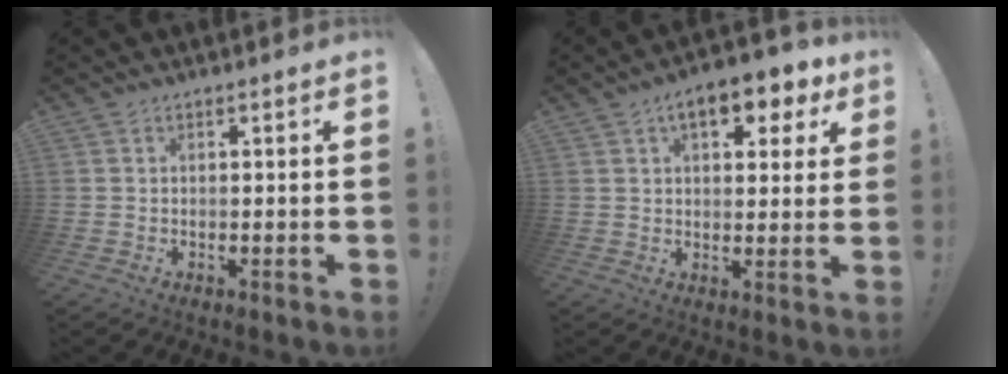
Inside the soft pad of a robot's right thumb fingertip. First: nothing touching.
{"total": 9.8, "force": [4.6, 4.8, 7.2], "torque": [-0.097, -0.013, 0.077]}